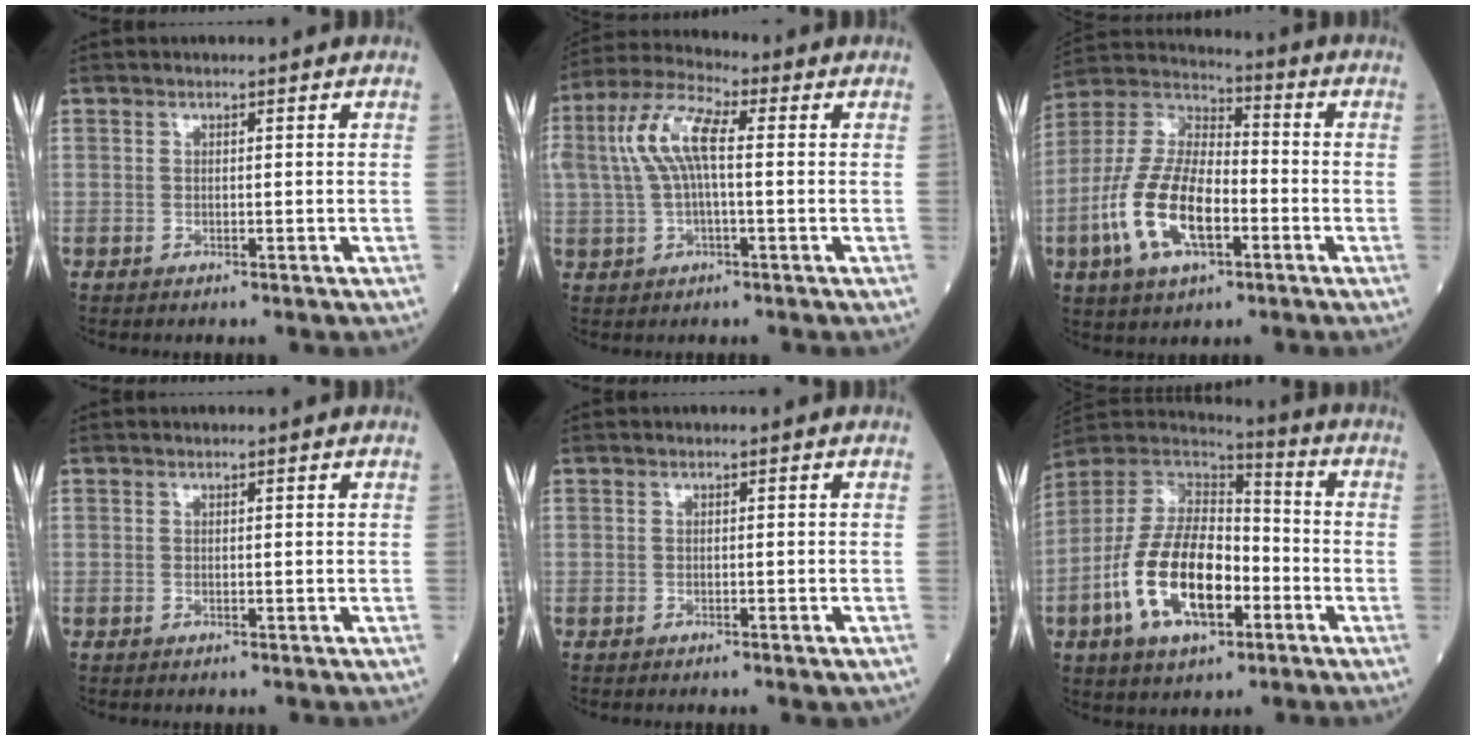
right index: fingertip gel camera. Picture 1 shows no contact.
{"total": 9.0, "force": [1.0, 2.8, 8.5], "torque": [-0.190, 0.029, 0.017]}
{"total": 14.9, "force": [-4.7, 6.4, 12.6], "torque": [-0.276, 0.009, -0.088]}
{"total": 0.0}
{"total": 0.8, "force": [-0.6, 0.1, 0.5], "torque": [-0.012, -0.001, -0.005]}
{"total": 16.8, "force": [-5.5, 7.8, 13.8], "torque": [-0.282, 0.012, -0.097]}